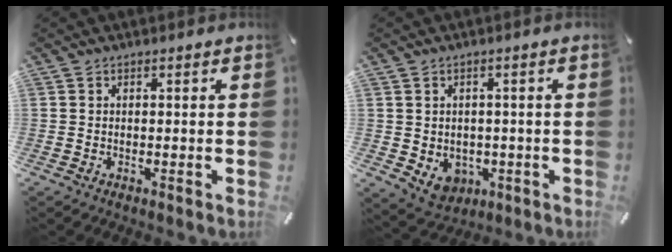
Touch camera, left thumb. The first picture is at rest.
{"total": 4.6, "force": [-0.5, 4.3, 1.6], "torque": [-0.024, -0.002, -0.009]}